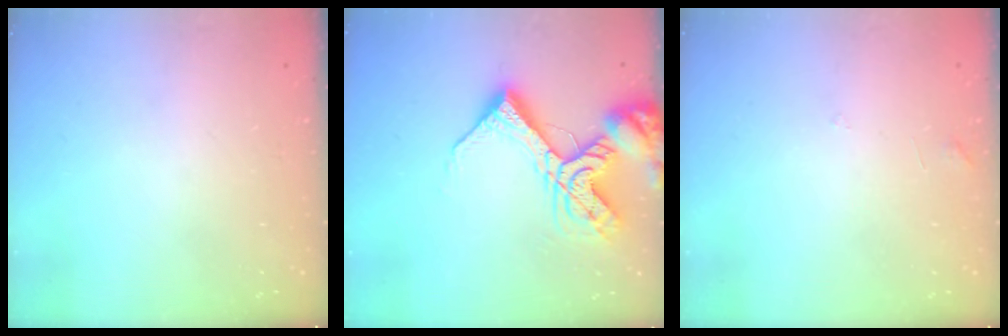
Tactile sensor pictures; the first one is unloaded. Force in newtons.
{"total": 17.0, "press": 16.9, "slide": 2.1}
{"total": 3.4, "press": 3.4, "slide": 0.3}